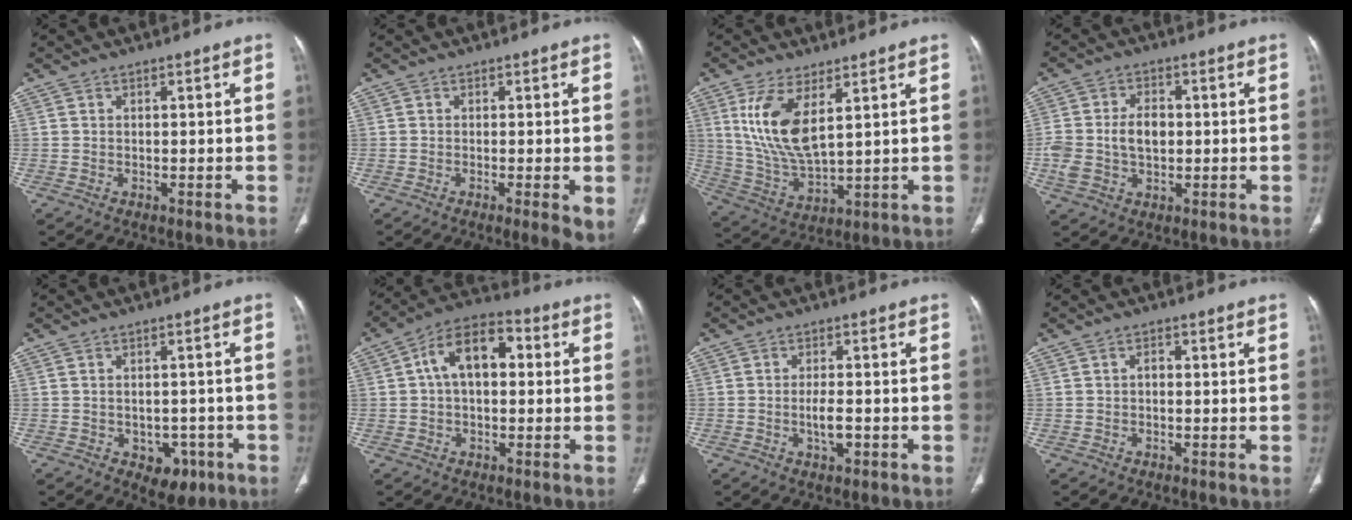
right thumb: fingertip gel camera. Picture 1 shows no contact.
{"total": 4.1, "force": [-1.0, 0.6, 3.9], "torque": [-0.066, -0.015, -0.020]}
{"total": 12.3, "force": [4.6, 5.0, 10.3], "torque": [-0.210, -0.025, 0.105]}
{"total": 8.6, "force": [-0.2, 5.9, 6.3], "torque": [-0.121, 0.017, 0.001]}
{"total": 6.0, "force": [-2.7, 4.1, 3.4], "torque": [-0.017, 0.015, -0.028]}
{"total": 11.4, "force": [1.6, 7.0, 8.9], "torque": [-0.134, 0.035, 0.014]}
{"total": 3.5, "force": [-1.1, 1.4, 3.0], "torque": [-0.052, 0.002, -0.018]}
{"total": 1.0, "force": [-0.2, 0.6, 0.7], "torque": [-0.008, 0.004, -0.007]}